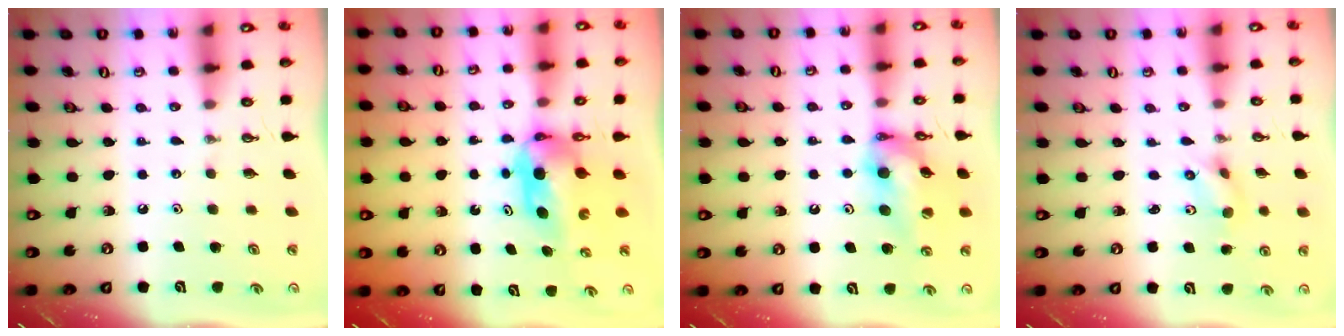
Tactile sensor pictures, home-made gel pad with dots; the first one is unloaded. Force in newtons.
{"total": 5.4, "press": 5.4, "slide": 0.5}
{"total": 14.5, "press": 13.0, "slide": 6.3}
{"total": 2.9, "press": 1.1, "slide": 2.7}